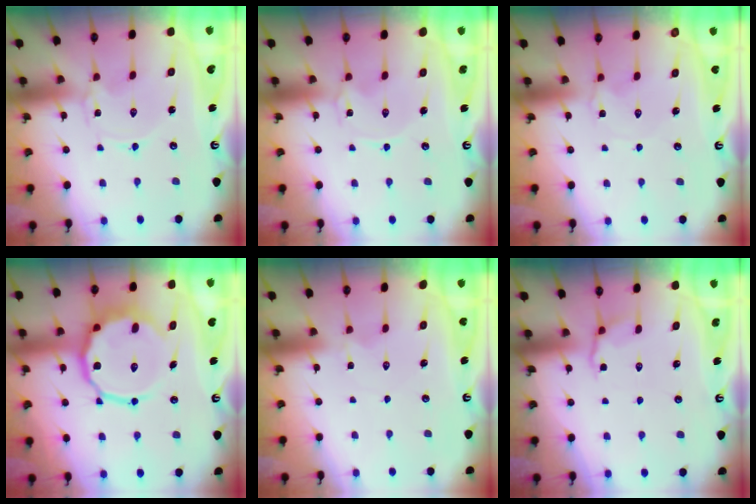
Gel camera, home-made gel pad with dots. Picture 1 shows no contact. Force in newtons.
{"total": 0.0}
{"total": 2.4, "press": 2.4, "slide": 0.4}
{"total": 14.2, "press": 14.0, "slide": 2.5}
{"total": 2.1, "press": 2.1, "slide": 0.3}
{"total": 3.5, "press": 3.0, "slide": 1.8}